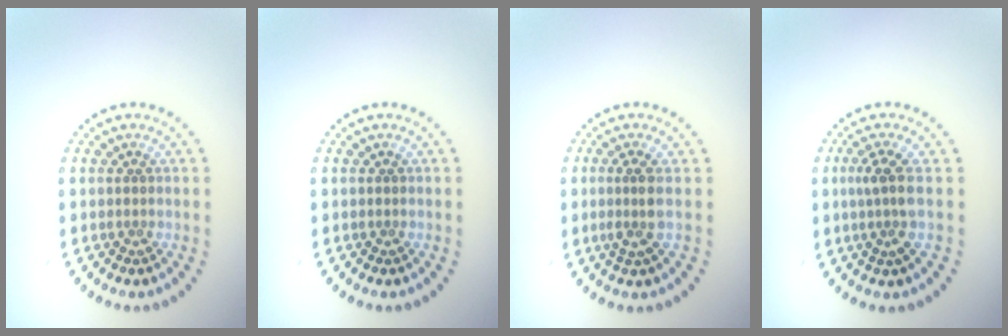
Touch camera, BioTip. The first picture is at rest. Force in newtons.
{"total": 0.0}
{"total": 2.1, "press": 1.5, "slide": 1.5}
{"total": 2.5, "press": 1.9, "slide": 1.6}